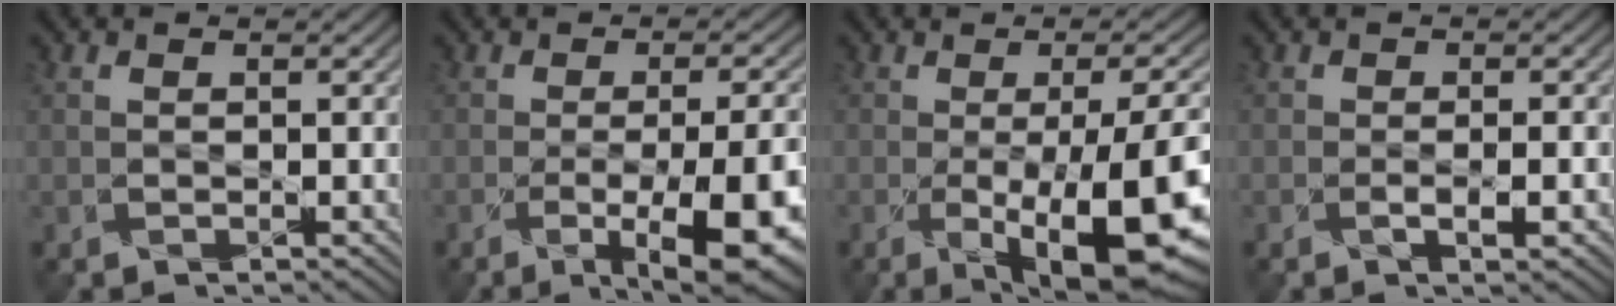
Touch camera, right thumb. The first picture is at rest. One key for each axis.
{"total": 12.3, "fx": -5.2, "fy": 3.9, "fz": 10.5, "tx": -0.136, "ty": -0.016, "tz": -0.065}
{"total": 14.1, "fx": -4.1, "fy": 4.6, "fz": 12.7, "tx": -0.181, "ty": -0.033, "tz": -0.047}
{"total": 2.0, "fx": -1.1, "fy": 0.5, "fz": 1.6, "tx": -0.023, "ty": -0.005, "tz": -0.019}